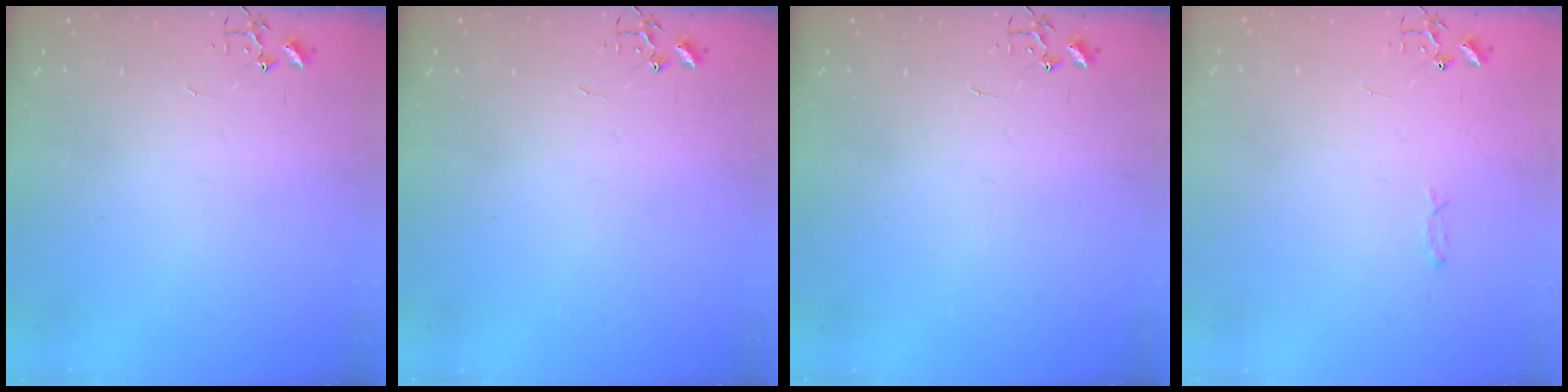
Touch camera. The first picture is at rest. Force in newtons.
{"total": 0.0}
{"total": 0.0}
{"total": 3.3, "press": 3.3, "slide": 0.5}